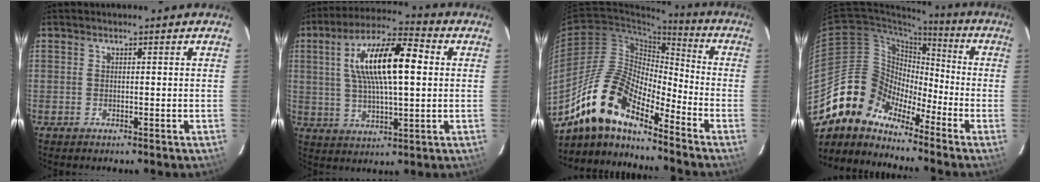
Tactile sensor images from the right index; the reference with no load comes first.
{"total": 15.7, "force": [3.2, 4.7, 14.7], "torque": [-0.265, 0.024, 0.053]}
{"total": 15.6, "force": [-12.3, 4.5, 8.6], "torque": [-0.152, -0.001, -0.244]}
{"total": 11.6, "force": [-9.5, 6.2, 2.0], "torque": [-0.035, 0.036, -0.199]}